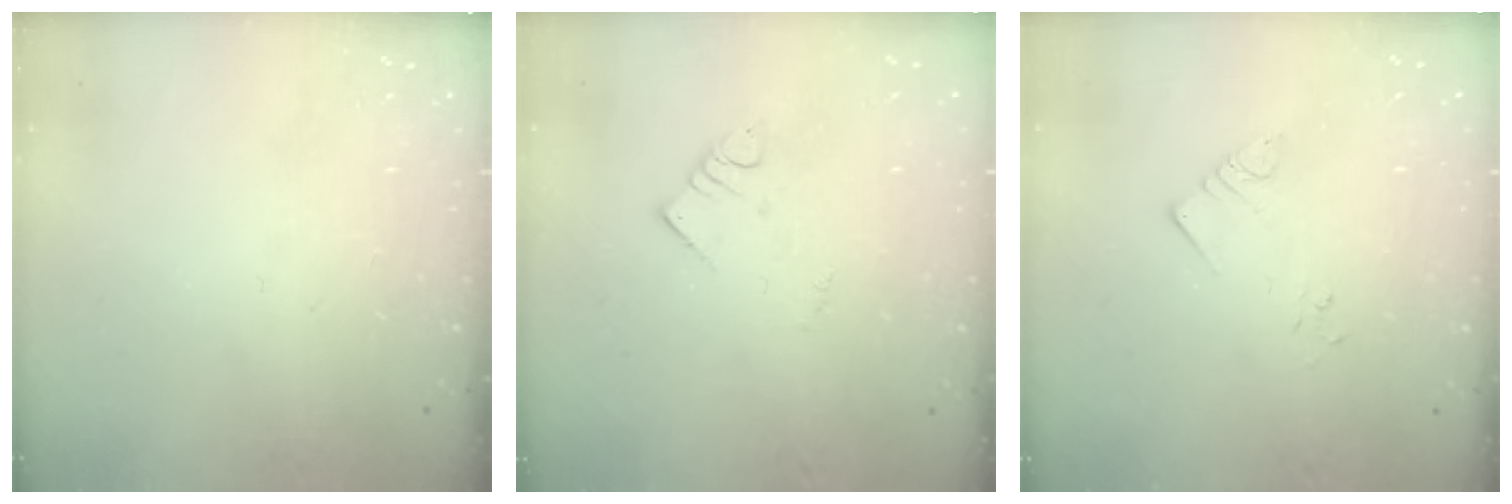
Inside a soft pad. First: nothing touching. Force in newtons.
{"total": 2.7, "press": 2.7, "slide": 0.1}
{"total": 2.2, "press": 2.2, "slide": 0.2}